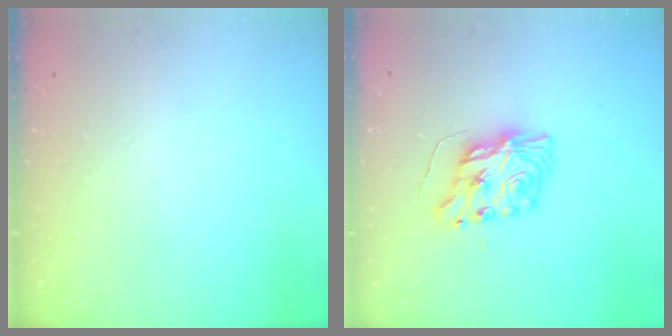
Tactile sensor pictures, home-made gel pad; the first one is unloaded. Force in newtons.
{"total": 8.2, "press": 8.2, "slide": 0.6}